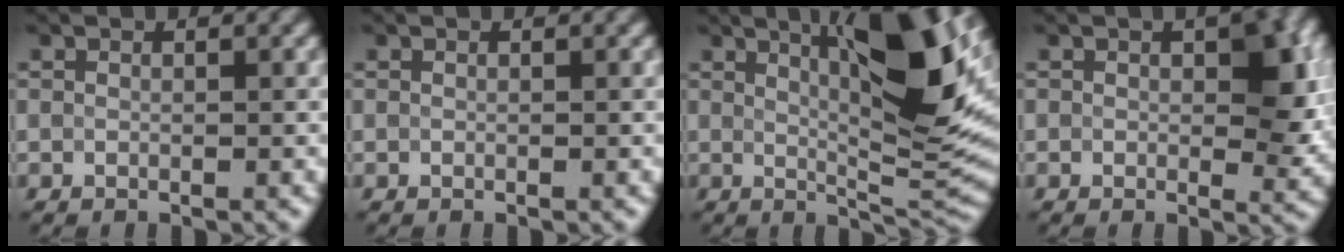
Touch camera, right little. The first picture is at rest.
{"total": 0.0}
{"total": 10.1, "force": [3.5, 1.9, 9.2], "torque": [-0.126, 0.001, 0.062]}
{"total": 5.0, "force": [0.4, 2.7, 4.2], "torque": [-0.043, -0.001, 0.003]}